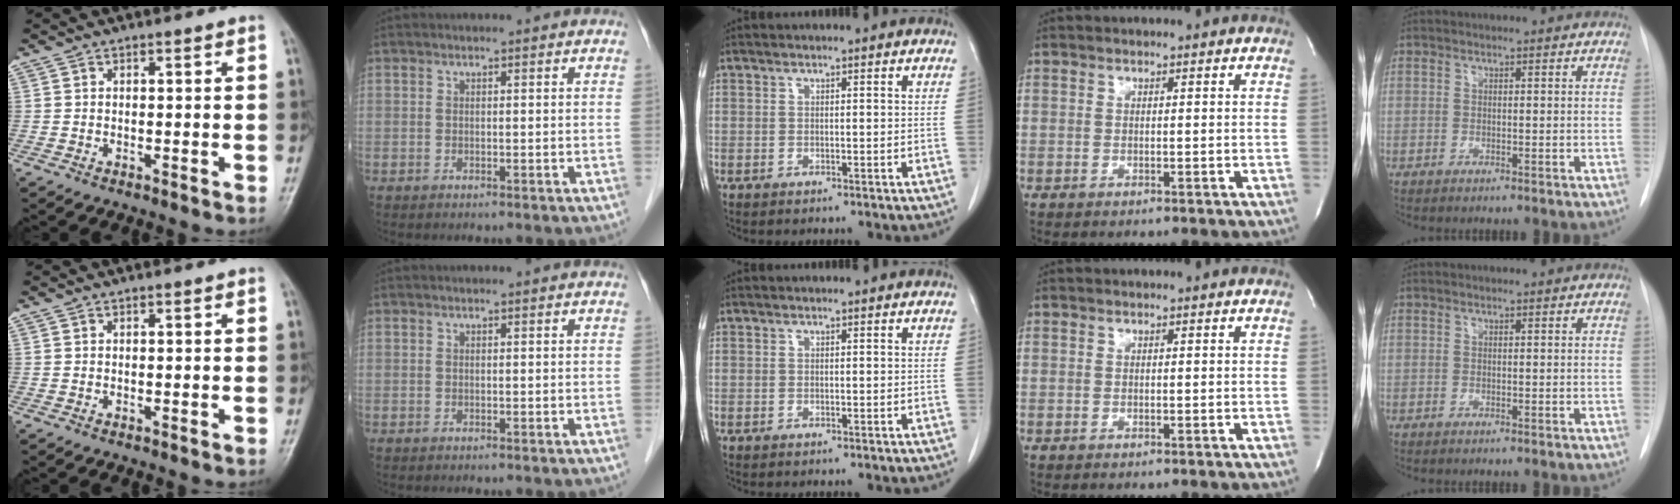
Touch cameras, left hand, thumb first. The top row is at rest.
{}